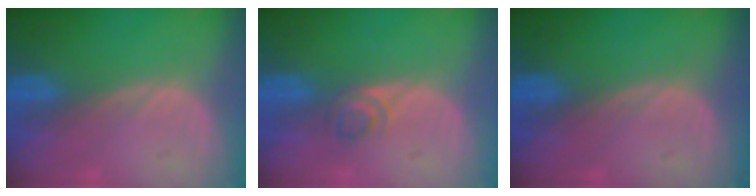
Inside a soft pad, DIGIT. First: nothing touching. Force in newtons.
{"total": 2.3, "press": 2.1, "slide": 1.0}
{"total": 0.0}